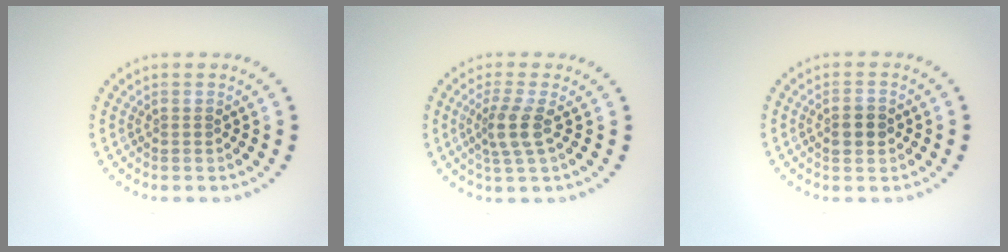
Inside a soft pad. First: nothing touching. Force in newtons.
{"total": 2.7, "press": 2.1, "slide": 1.6}
{"total": 2.4, "press": 2.4, "slide": 0.2}